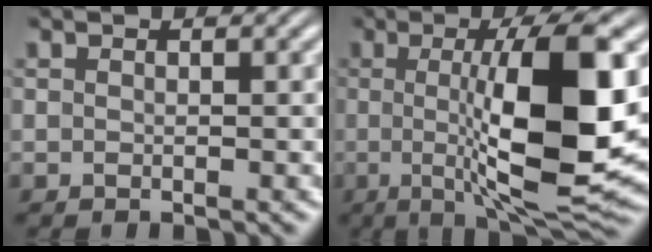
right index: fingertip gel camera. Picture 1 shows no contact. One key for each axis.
{"total": 12.3, "fx": 0.4, "fy": 2.5, "fz": 12.0, "tx": -0.199, "ty": -0.012, "tz": 0.014}